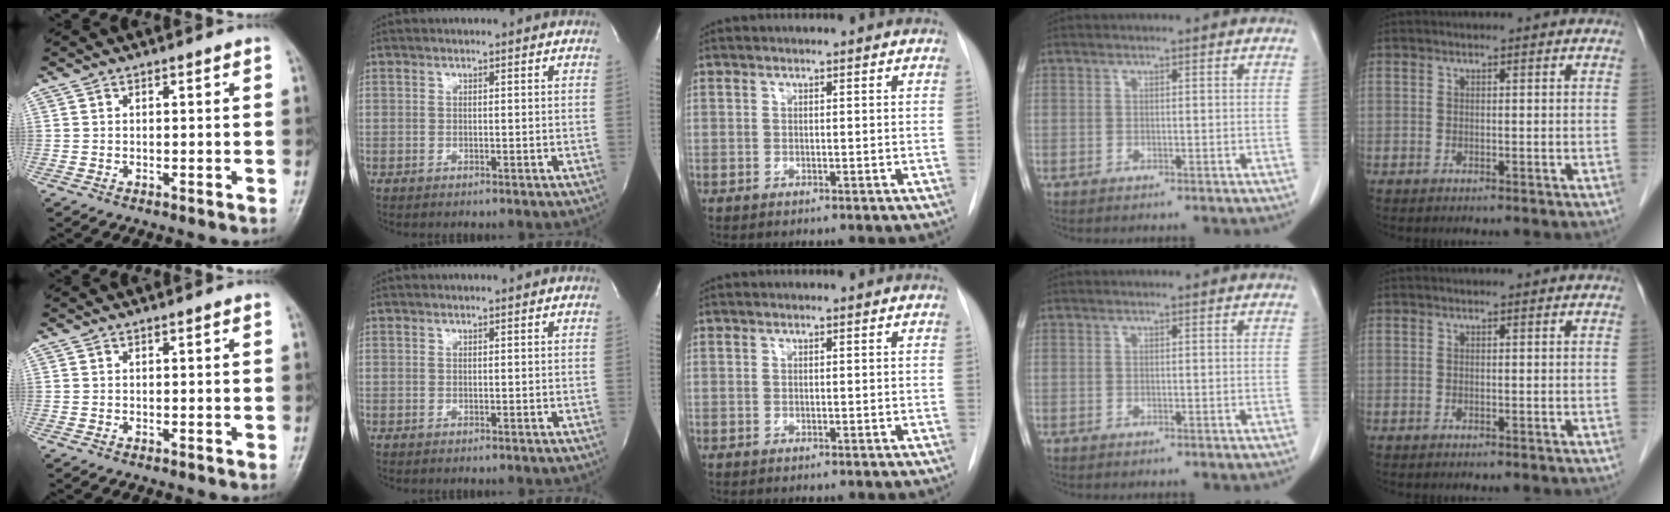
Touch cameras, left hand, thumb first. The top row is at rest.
{}